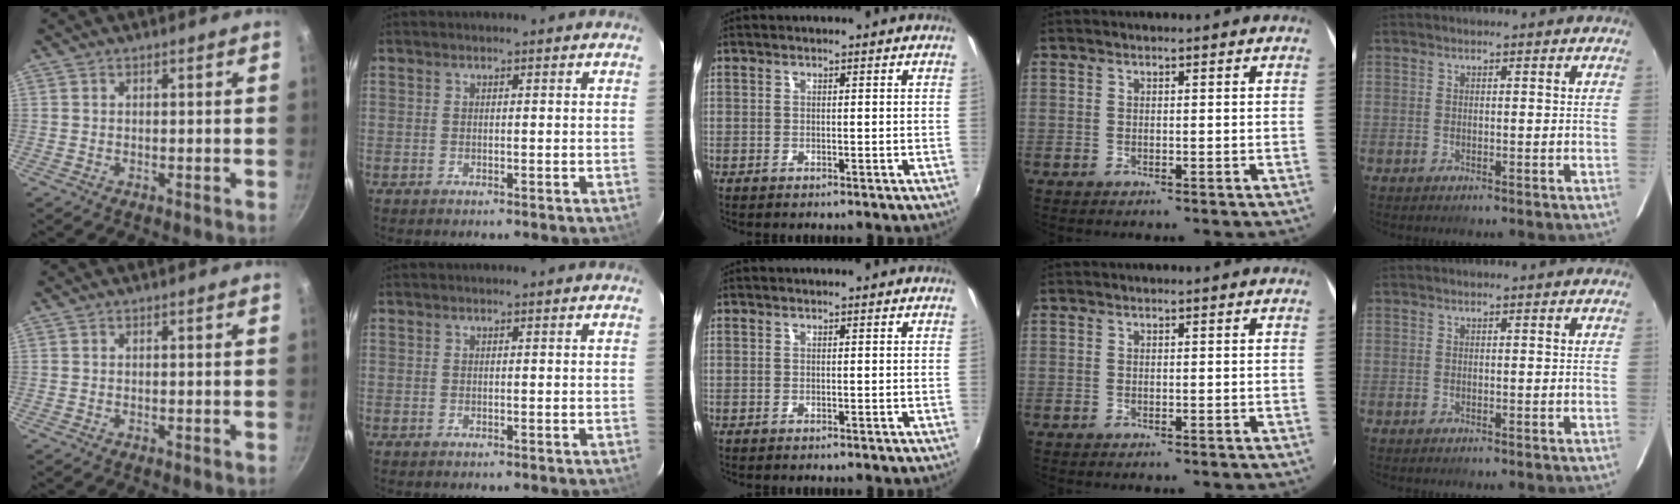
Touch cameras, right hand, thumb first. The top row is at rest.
{}